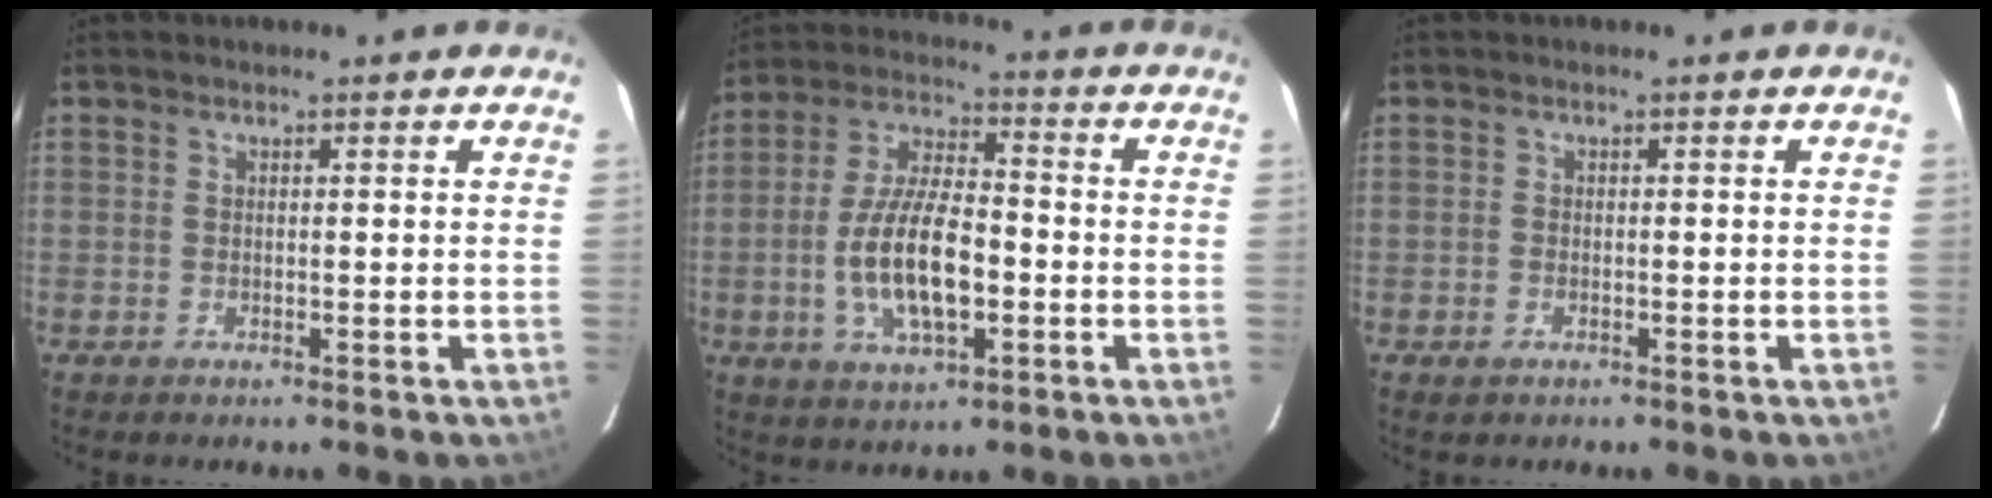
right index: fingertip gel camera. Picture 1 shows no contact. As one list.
[{"total": 13.6, "force": [-3.1, 5.4, 12.1], "torque": [-0.245, 0.001, -0.052]}, {"total": 1.3, "force": [-0.8, 0.9, 0.5], "torque": [-0.011, -0.001, -0.014]}]